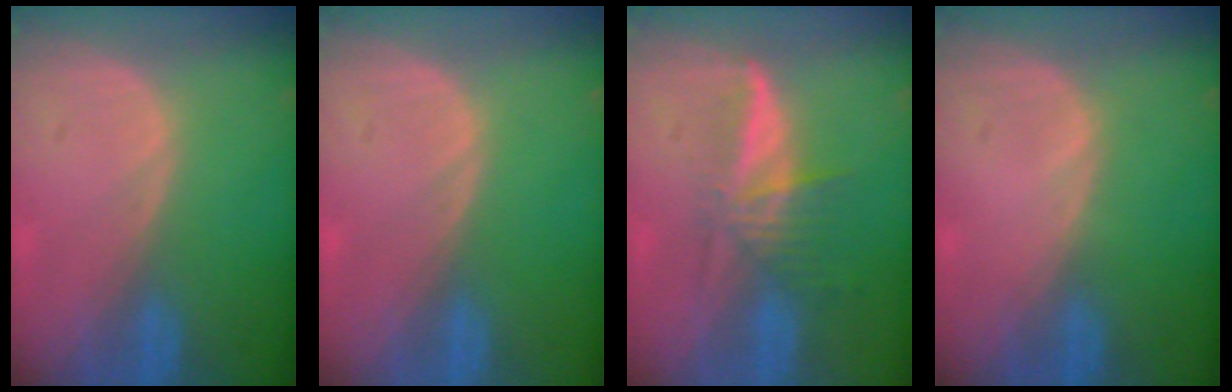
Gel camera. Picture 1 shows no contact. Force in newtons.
{"total": 0.0}
{"total": 6.0, "press": 5.3, "slide": 2.7}
{"total": 0.0}